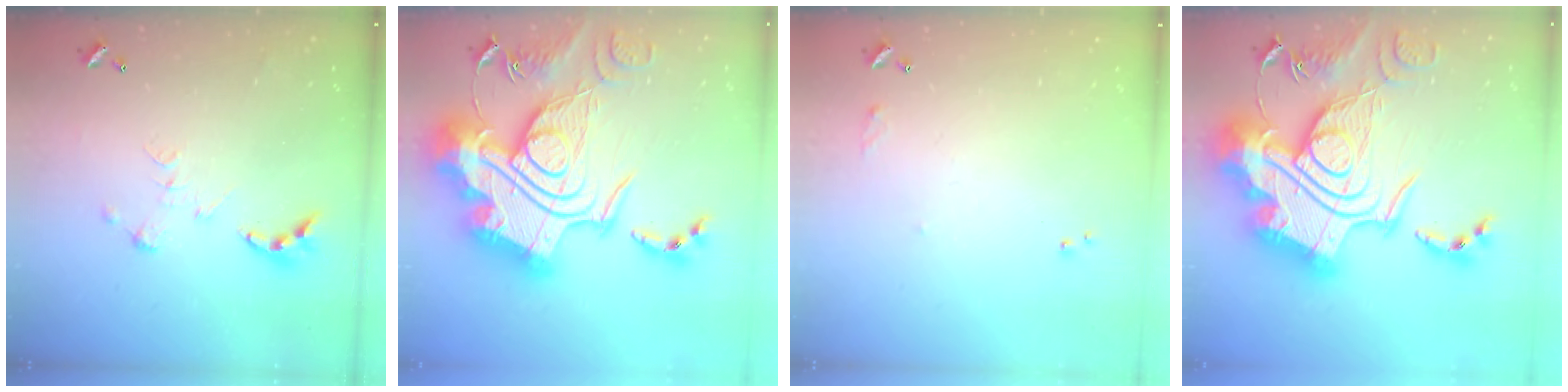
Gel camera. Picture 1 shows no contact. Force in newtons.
{"total": 0.7, "press": 0.7, "slide": 0.1}
{"total": 6.5, "press": 6.5, "slide": 0.7}
{"total": 0.7, "press": 0.7, "slide": 0.1}